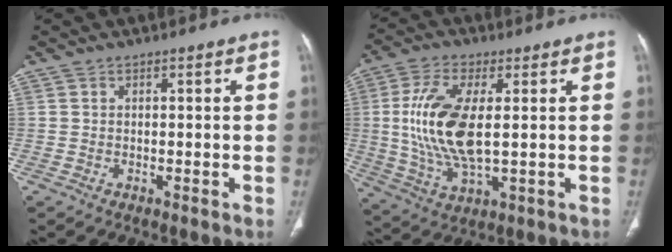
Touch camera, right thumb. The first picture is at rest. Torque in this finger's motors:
{"motor_torque": [2.52, 2.49, 1.92, -0.67, 0.61]}